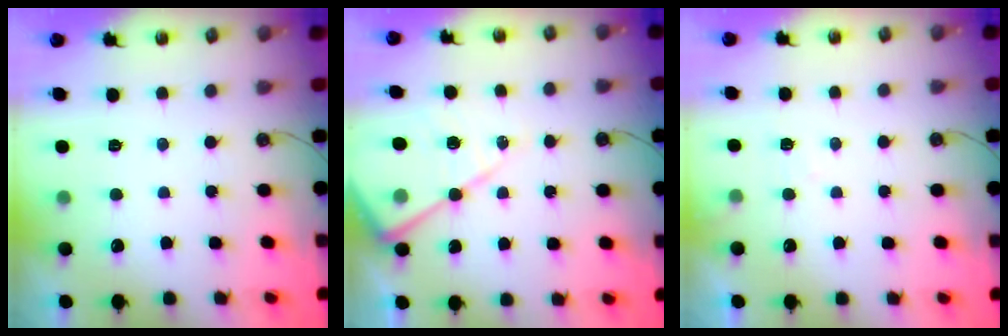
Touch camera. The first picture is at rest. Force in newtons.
{"total": 14.7, "press": 14.6, "slide": 1.2}
{"total": 4.7, "press": 4.7, "slide": 0.7}